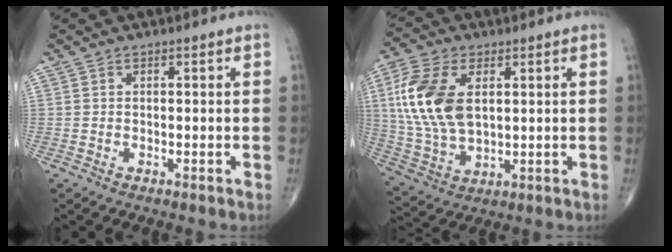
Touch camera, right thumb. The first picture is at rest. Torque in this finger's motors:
{"motor_torque": [0.11, 0.38, 1.33, 0.41, 0.42]}